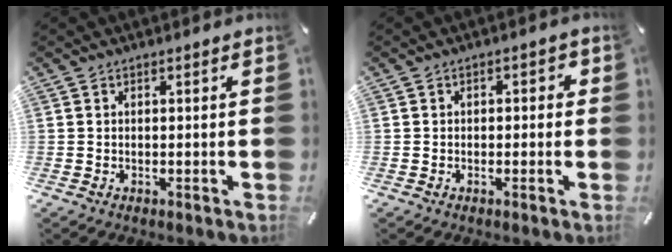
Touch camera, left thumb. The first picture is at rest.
{"total": 1.4, "force": [-0.6, 1.0, 0.7], "torque": [-0.014, 0.007, -0.015]}